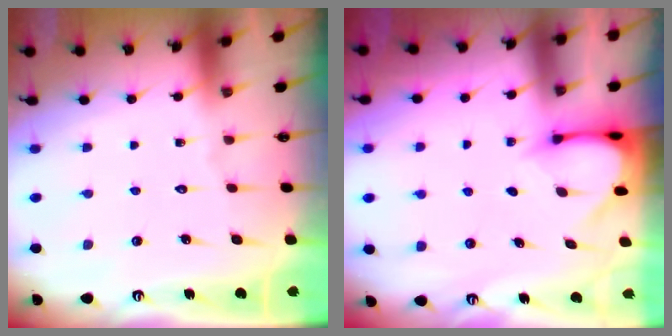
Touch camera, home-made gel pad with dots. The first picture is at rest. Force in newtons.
{"total": 3.3, "press": 3.3, "slide": 0.3}